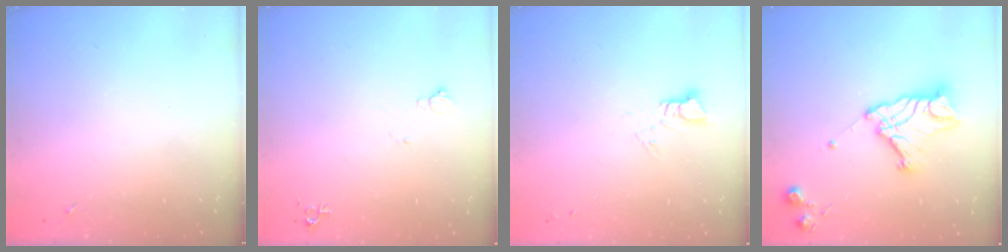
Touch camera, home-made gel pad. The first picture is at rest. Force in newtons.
{"total": 5.2, "press": 5.1, "slide": 1.1}
{"total": 3.4, "press": 3.4, "slide": 0.1}
{"total": 15.7, "press": 15.6, "slide": 1.3}